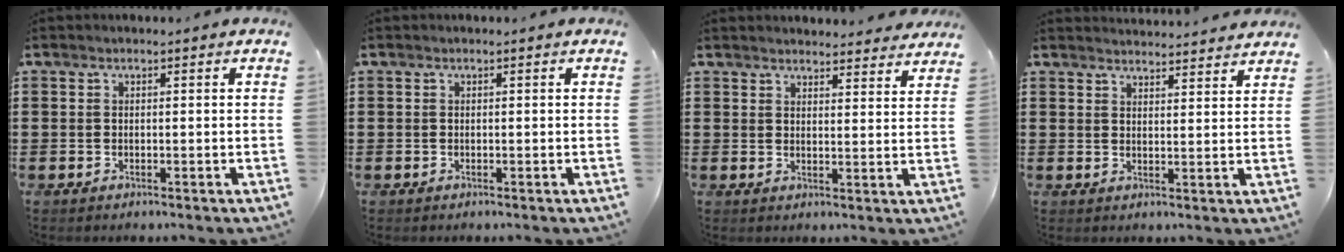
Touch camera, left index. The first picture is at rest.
{"total": 0.0}
{"total": 3.5, "force": [3.5, 0.1, 0.1], "torque": [-0.004, -0.016, 0.065]}
{"total": 3.0, "force": [2.9, -0.3, -0.2], "torque": [0.002, -0.018, 0.053]}